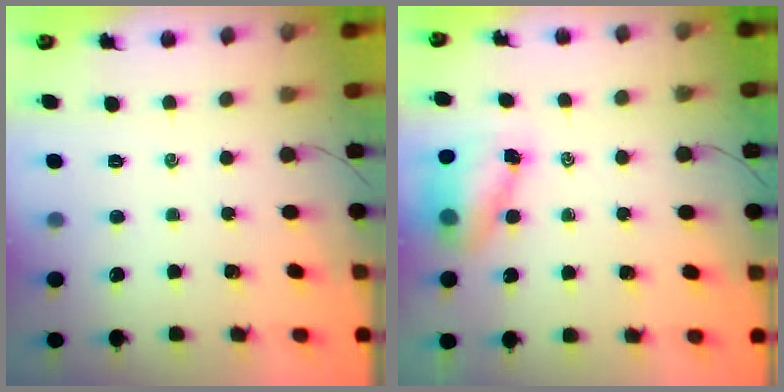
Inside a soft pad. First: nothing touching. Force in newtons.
{"total": 6.8, "press": 6.7, "slide": 0.9}